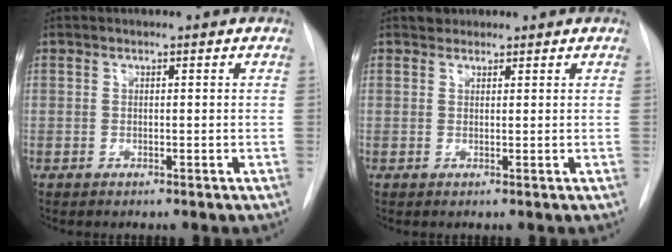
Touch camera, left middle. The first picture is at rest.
{"total": 1.2, "force": [1.0, 0.7, -0.1], "torque": [0.005, 0.002, 0.012]}